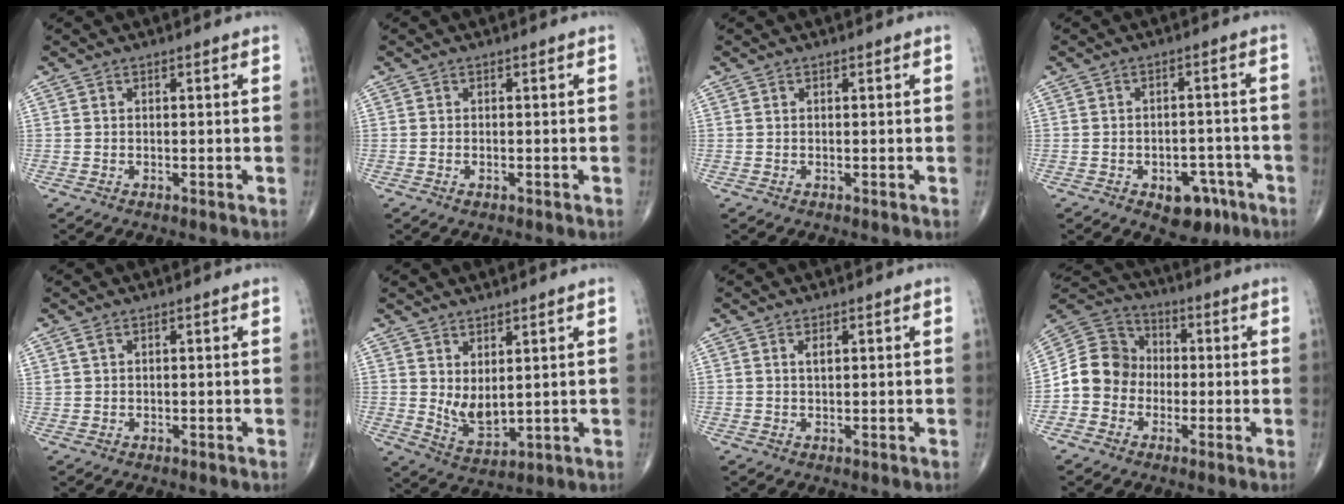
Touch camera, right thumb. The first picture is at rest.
{"total": 0.7, "force": [-0.3, 0.4, 0.5], "torque": [-0.006, 0.005, -0.004]}
{"total": 0.0}
{"total": 7.7, "force": [-4.1, 4.8, 4.4], "torque": [-0.026, 0.034, -0.048]}
{"total": 1.3, "force": [0.8, 0.6, 0.7], "torque": [-0.017, 0.006, 0.020]}
{"total": 6.1, "force": [1.9, 2.9, 5.0], "torque": [-0.079, -0.030, 0.050]}
{"total": 1.5, "force": [0.6, 0.6, 1.2], "torque": [-0.017, 0.000, 0.011]}
{"total": 10.4, "force": [-2.1, 9.4, 4.0], "torque": [-0.052, 0.040, -0.050]}